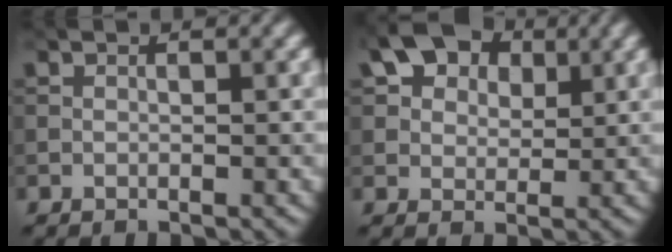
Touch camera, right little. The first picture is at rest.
{"total": 8.3, "force": [4.4, 5.4, 4.5], "torque": [-0.094, 0.019, 0.062]}